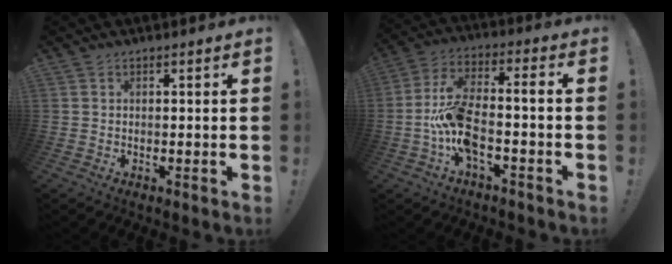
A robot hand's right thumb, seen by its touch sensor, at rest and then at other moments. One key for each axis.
{"total": 12.6, "fx": -4.5, "fy": 4.5, "fz": 10.9, "tx": -0.227, "ty": 0.015, "tz": -0.081}